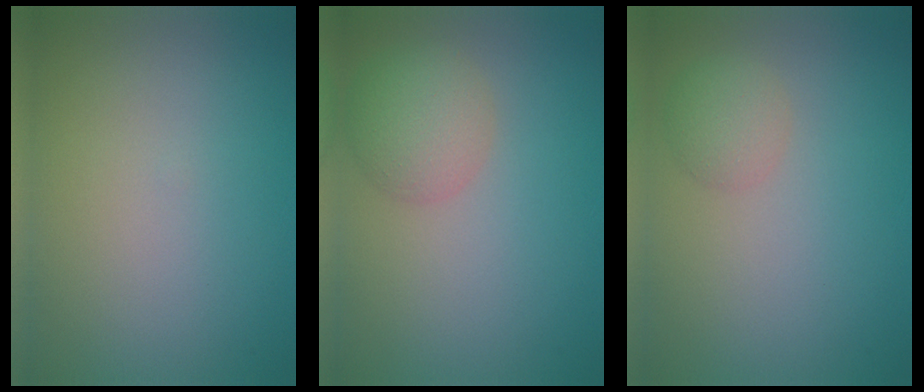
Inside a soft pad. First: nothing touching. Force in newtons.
{"total": 3.7, "press": 3.6, "slide": 0.2}
{"total": 1.9, "press": 1.9, "slide": 0.1}